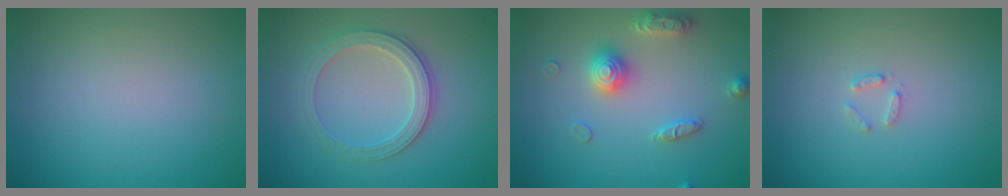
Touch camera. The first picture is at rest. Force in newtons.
{"total": 3.3, "press": 3.1, "slide": 1.2}
{"total": 3.2, "press": 3.2, "slide": 0.5}
{"total": 1.0, "press": 1.0, "slide": 0.2}